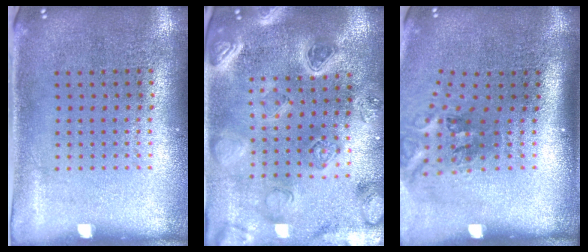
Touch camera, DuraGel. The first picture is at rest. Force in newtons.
{"total": 2.7, "press": 2.6, "slide": 0.4}
{"total": 2.0, "press": 1.2, "slide": 1.6}